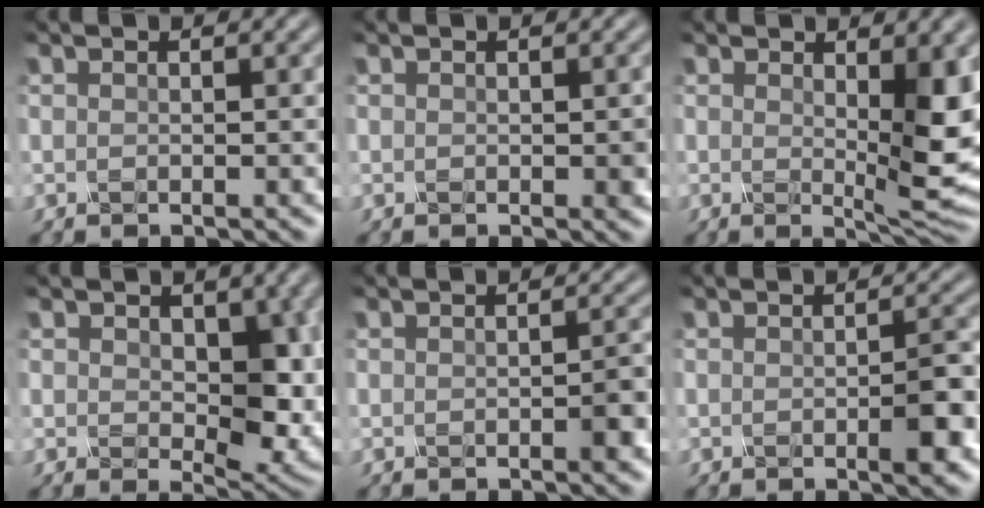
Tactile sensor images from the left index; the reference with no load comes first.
{"total": 0.8, "force": [-0.4, 0.0, 0.7], "torque": [-0.022, 0.001, 0.000]}
{"total": 7.2, "force": [0.2, 2.0, 6.9], "torque": [-0.119, -0.009, 0.013]}
{"total": 6.6, "force": [0.1, 3.9, 5.4], "torque": [-0.085, -0.007, 0.009]}
{"total": 2.0, "force": [-1.1, 0.3, 1.6], "torque": [-0.025, 0.004, -0.012]}
{"total": 3.0, "force": [-1.3, 0.4, 2.7], "torque": [-0.052, 0.001, -0.016]}